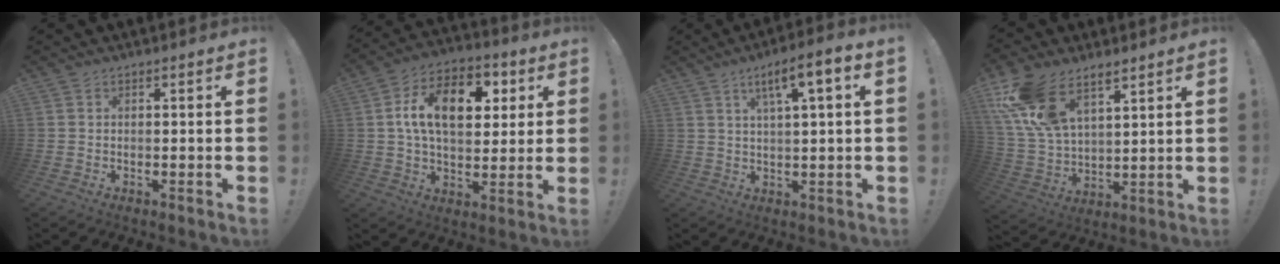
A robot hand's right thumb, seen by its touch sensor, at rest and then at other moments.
{"total": 17.1, "force": [4.3, 10.6, 12.8], "torque": [-0.196, 0.001, 0.073]}
{"total": 8.0, "force": [3.0, 1.1, 7.3], "torque": [-0.115, -0.008, 0.044]}
{"total": 16.0, "force": [10.1, 8.3, 9.1], "torque": [-0.192, -0.055, 0.192]}